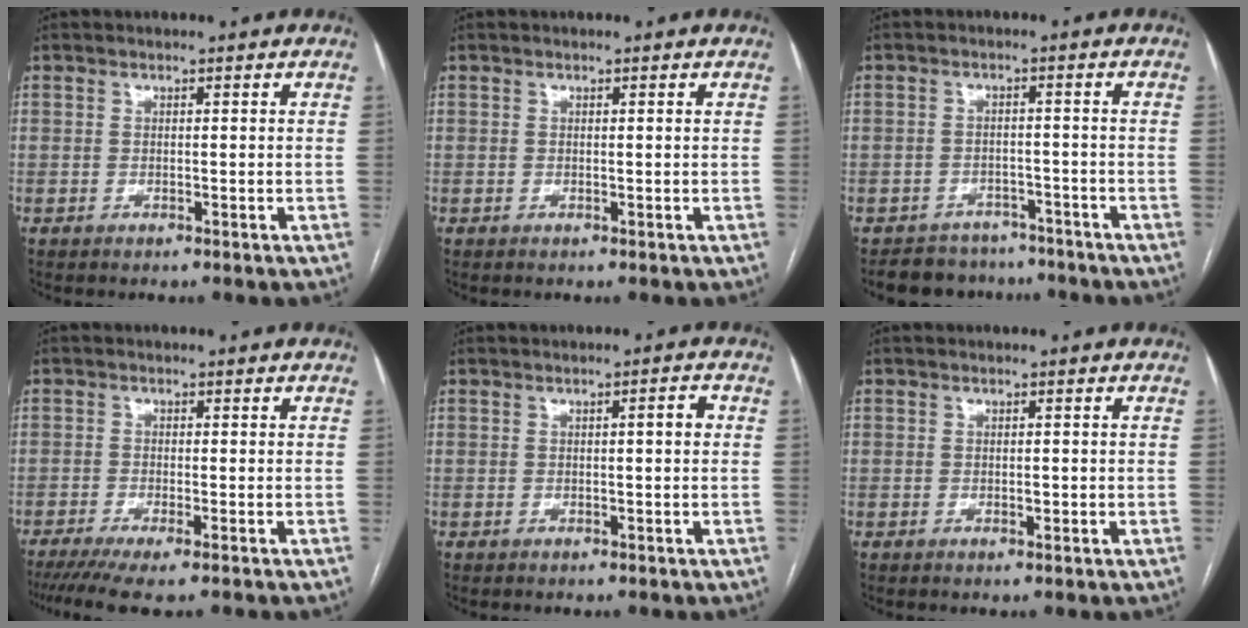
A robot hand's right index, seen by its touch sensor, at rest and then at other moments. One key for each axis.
{"total": 0.0}
{"total": 6.7, "fx": -5.9, "fy": 3.3, "fz": -0.3, "tx": 0.019, "ty": 0.016, "tz": -0.079}
{"total": 6.5, "fx": -5.0, "fy": 0.2, "fz": 4.1, "tx": -0.057, "ty": -0.014, "tz": -0.082}
{"total": 1.7, "fx": 0.1, "fy": 0.2, "fz": 1.7, "tx": -0.023, "ty": 0.005, "tz": 0.002}
{"total": 0.9, "fx": -0.2, "fy": 0.5, "fz": 0.8, "tx": -0.012, "ty": 0.001, "tz": -0.001}